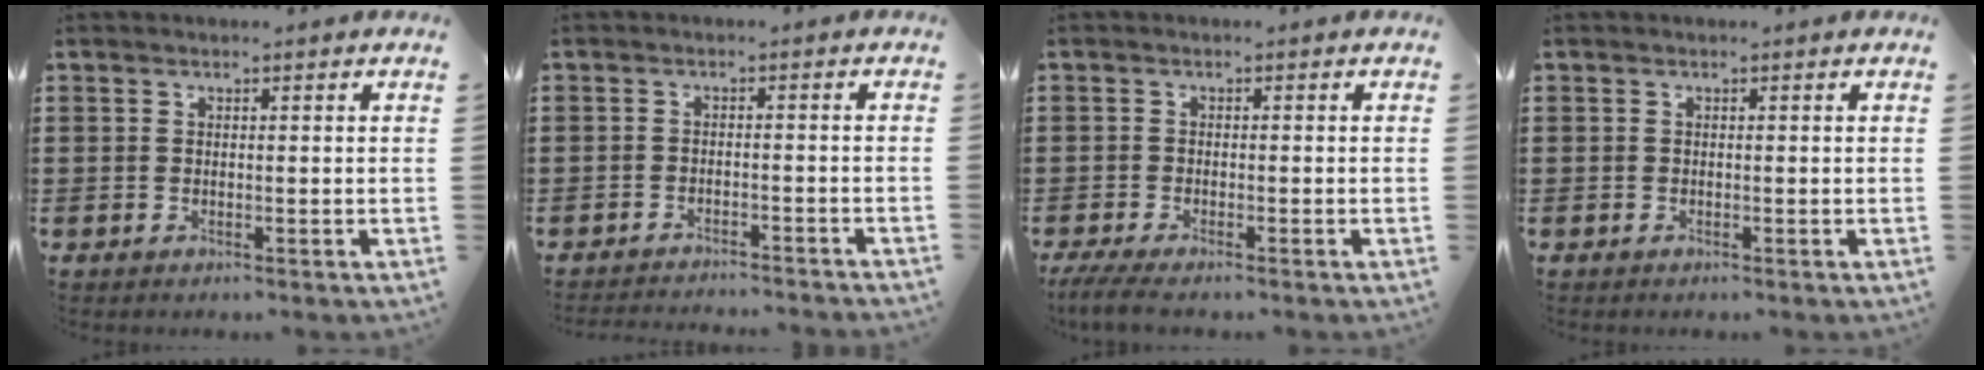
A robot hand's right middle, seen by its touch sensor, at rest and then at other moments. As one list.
[{"total": 2.2, "force": [-2.2, -0.2, 0.3], "torque": [-0.006, 0.003, -0.046]}, {"total": 2.2, "force": [-1.7, 0.1, 1.3], "torque": [-0.036, -0.008, -0.037]}, {"total": 0.0}]